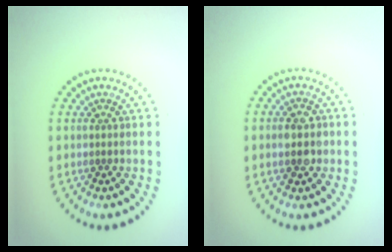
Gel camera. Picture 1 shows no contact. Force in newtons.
{"total": 2.8, "press": 2.8, "slide": 0.2}